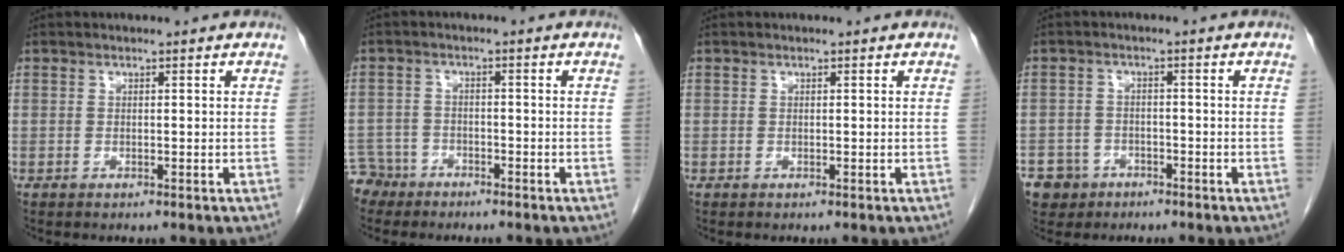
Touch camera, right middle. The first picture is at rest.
{"total": 4.6, "force": [-3.9, 2.4, -0.7], "torque": [0.017, 0.001, -0.076]}
{"total": 0.0}
{"total": 5.4, "force": [-3.3, 4.2, 0.4], "torque": [-0.006, 0.008, -0.051]}